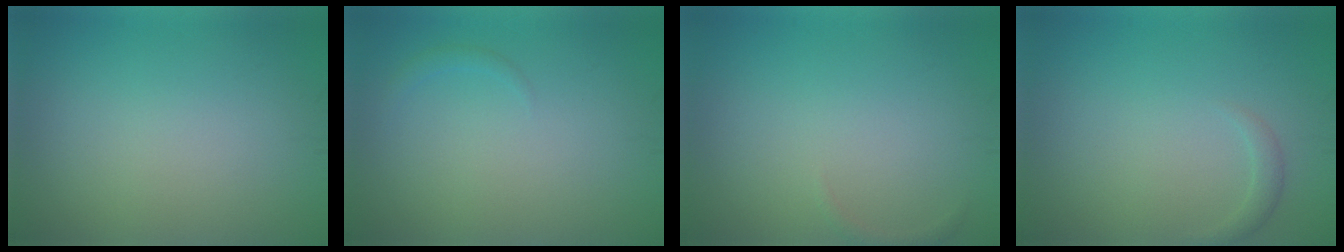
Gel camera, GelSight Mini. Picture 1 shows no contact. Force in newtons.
{"total": 0.7, "press": 0.7, "slide": 0.1}
{"total": 0.6, "press": 0.6, "slide": 0.1}
{"total": 1.0, "press": 1.0, "slide": 0.0}